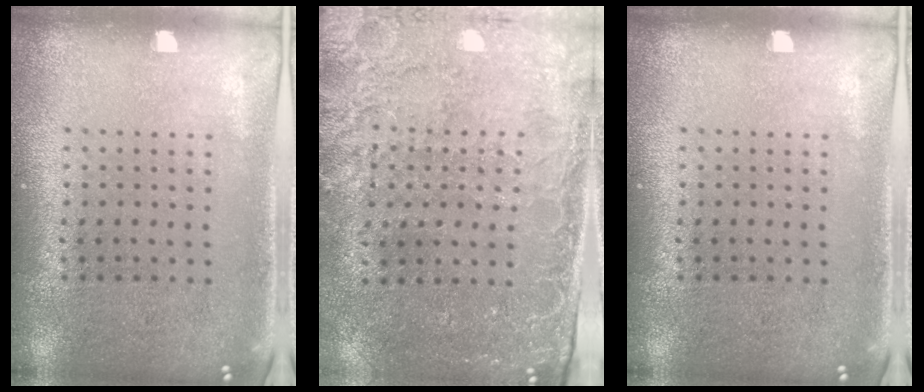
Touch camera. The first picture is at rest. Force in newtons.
{"total": 2.8, "press": 2.6, "slide": 1.1}
{"total": 0.0}